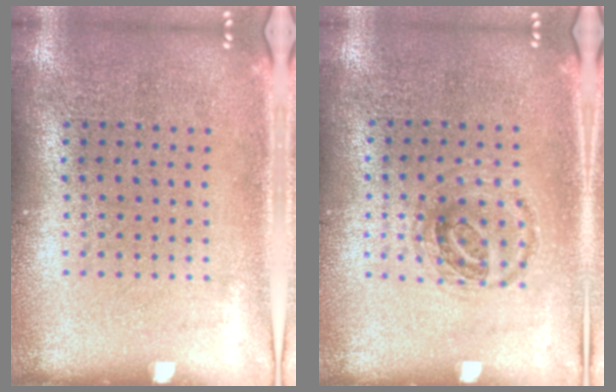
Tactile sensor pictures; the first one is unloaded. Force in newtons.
{"total": 0.9, "press": 0.9, "slide": 0.2}